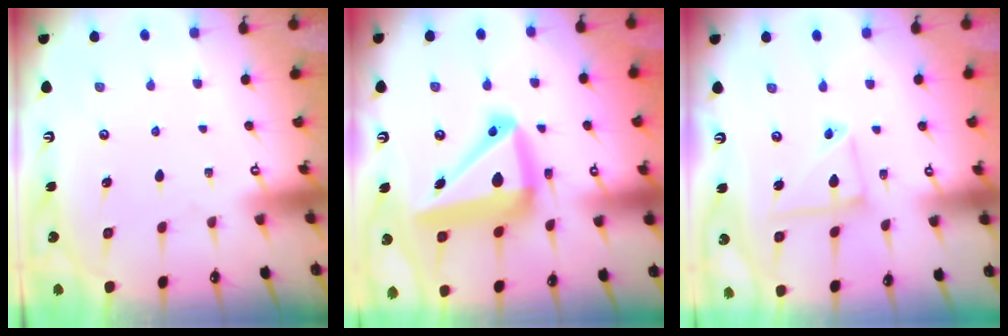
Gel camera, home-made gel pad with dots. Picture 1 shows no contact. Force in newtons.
{"total": 18.2, "press": 18.1, "slide": 2.3}
{"total": 8.3, "press": 8.3, "slide": 0.7}